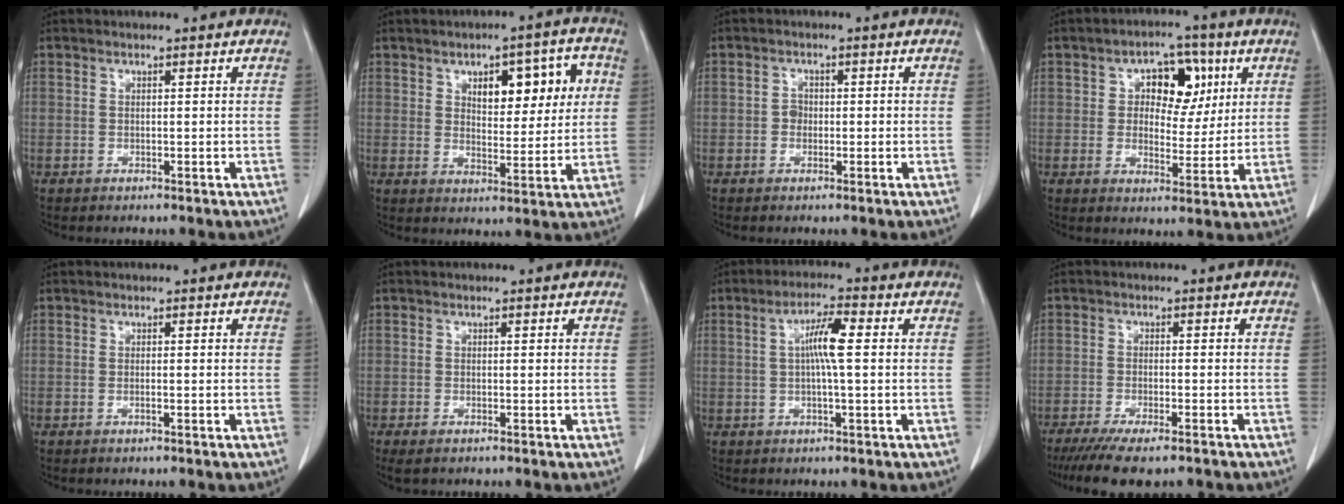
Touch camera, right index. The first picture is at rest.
{"total": 11.9, "force": [3.6, 5.1, 10.1], "torque": [-0.134, 0.025, 0.059]}
{"total": 2.2, "force": [-0.4, 1.8, 1.1], "torque": [-0.020, 0.012, -0.005]}
{"total": 10.7, "force": [3.1, 6.6, 7.9], "torque": [-0.127, 0.027, 0.054]}
{"total": 0.9, "force": [-0.3, 0.3, 0.8], "torque": [-0.022, 0.001, -0.003]}
{"total": 3.1, "force": [-1.6, 1.5, 2.2], "torque": [-0.048, -0.006, -0.025]}
{"total": 6.3, "force": [0.8, 0.9, 6.1], "torque": [-0.117, 0.012, 0.013]}
{"total": 10.7, "force": [-8.2, 2.6, 6.3], "torque": [-0.098, -0.015, -0.126]}